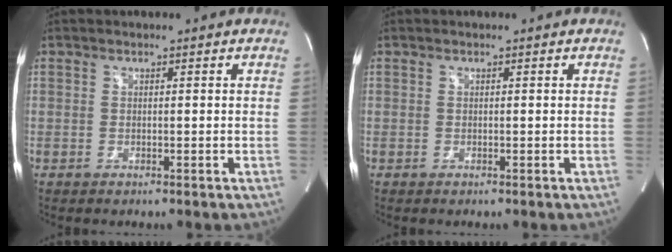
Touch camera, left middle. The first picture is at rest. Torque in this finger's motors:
{"motor_torque": [0.02, -0.12, -0.06, -0.01]}